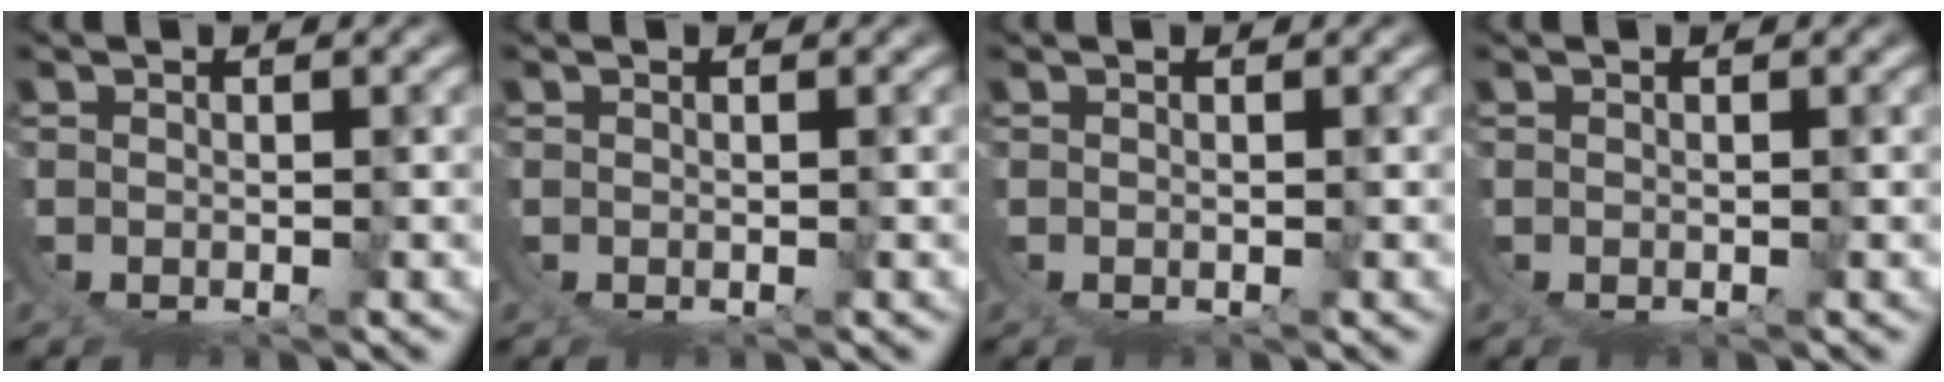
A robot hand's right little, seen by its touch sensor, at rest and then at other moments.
{"total": 0.0}
{"total": 0.0}
{"total": 0.0}